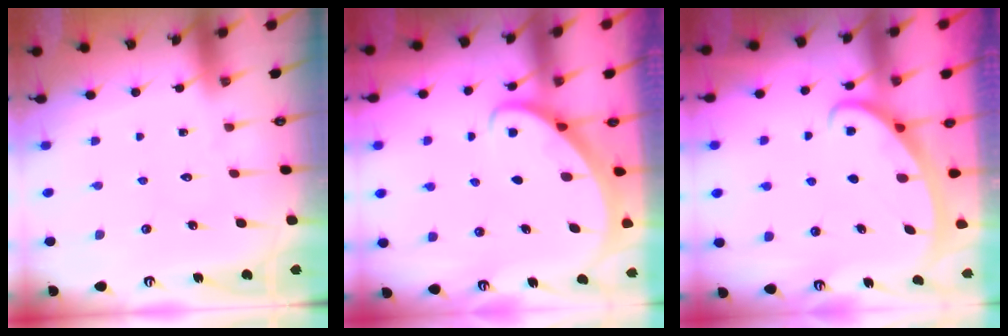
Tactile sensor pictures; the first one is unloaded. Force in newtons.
{"total": 2.7, "press": 2.7, "slide": 0.2}
{"total": 2.6, "press": 2.5, "slide": 0.4}